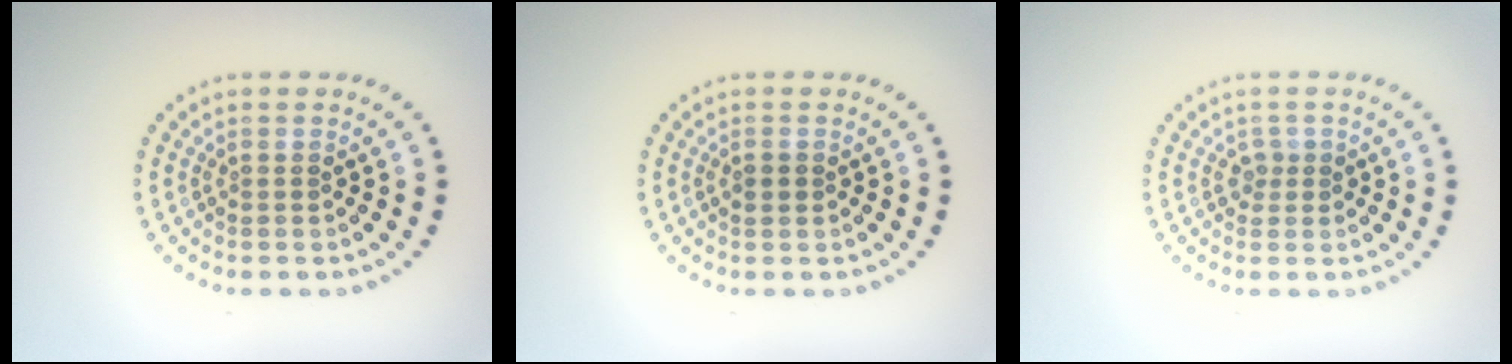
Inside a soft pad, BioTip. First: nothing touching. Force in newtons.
{"total": 0.7, "press": 0.7, "slide": 0.1}
{"total": 1.2, "press": 1.0, "slide": 0.7}